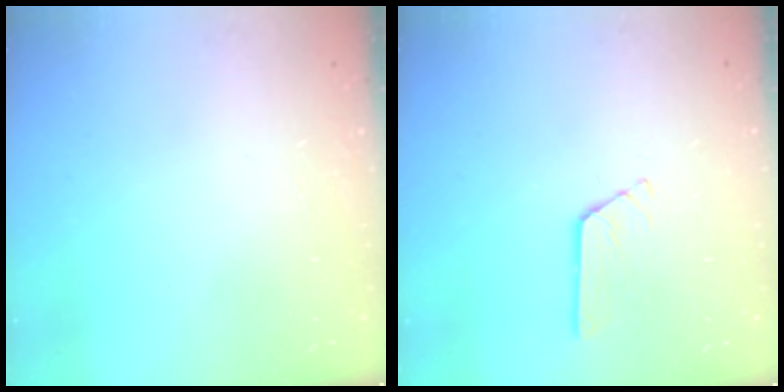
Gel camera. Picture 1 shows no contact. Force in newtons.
{"total": 2.9, "press": 2.8, "slide": 0.3}